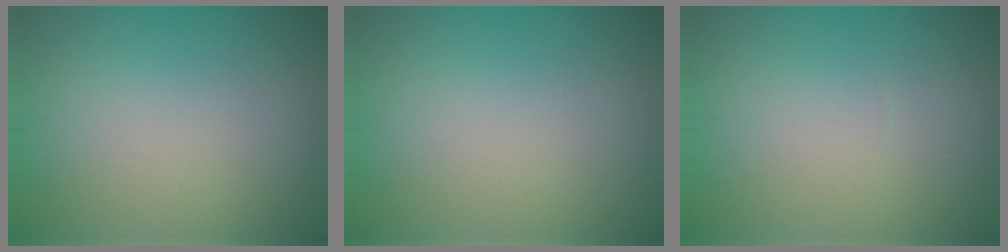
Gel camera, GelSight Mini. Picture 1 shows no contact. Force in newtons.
{"total": 0.0}
{"total": 0.0}